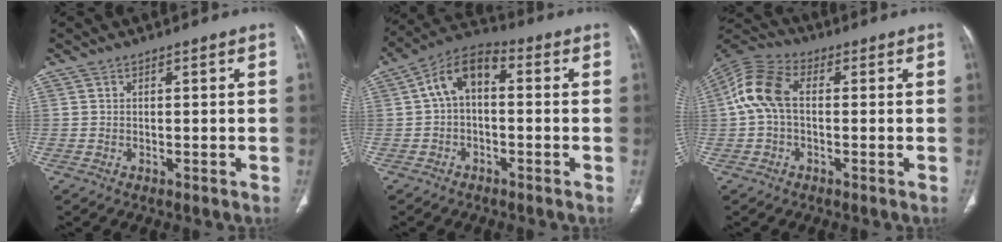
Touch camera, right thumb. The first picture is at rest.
{"total": 8.3, "force": [0.3, 4.8, 6.8], "torque": [-0.109, 0.030, -0.011]}
{"total": 9.8, "force": [0.4, 6.0, 7.7], "torque": [-0.167, 0.027, -0.002]}